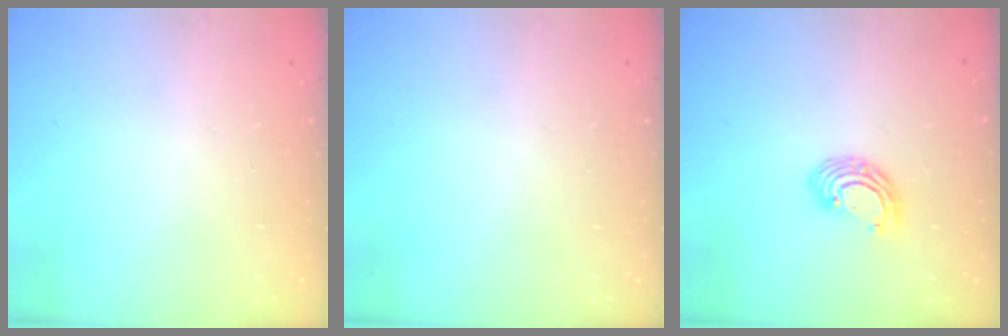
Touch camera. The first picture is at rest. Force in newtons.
{"total": 0.0}
{"total": 7.2, "press": 7.2, "slide": 1.0}